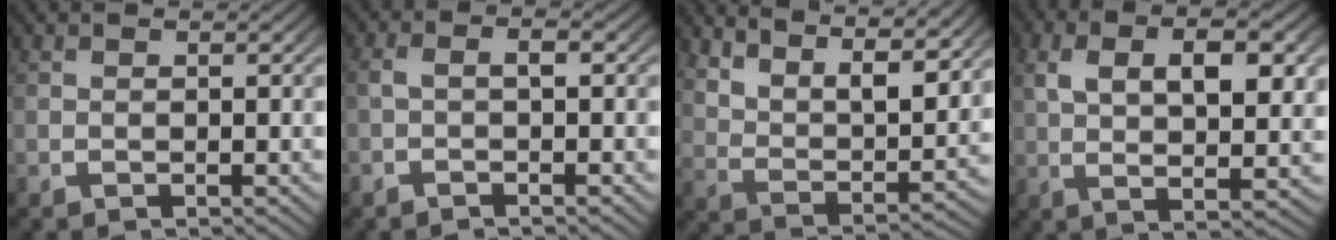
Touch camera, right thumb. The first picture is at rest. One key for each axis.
{"total": 1.6, "fx": -0.3, "fy": 0.5, "fz": 1.5, "tx": -0.030, "ty": 0.003, "tz": -0.008}
{"total": 10.0, "fx": 5.8, "fy": 4.9, "fz": 6.5, "tx": -0.103, "ty": 0.003, "tz": 0.092}
{"total": 7.6, "fx": 1.4, "fy": 3.1, "fz": 6.7, "tx": -0.117, "ty": -0.003, "tz": 0.030}